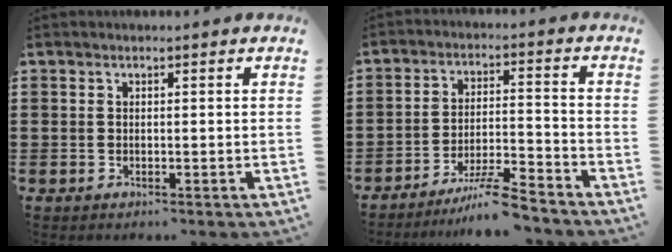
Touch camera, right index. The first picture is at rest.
{"total": 7.2, "force": [-6.2, 0.2, 3.6], "torque": [-0.062, 0.002, -0.118]}